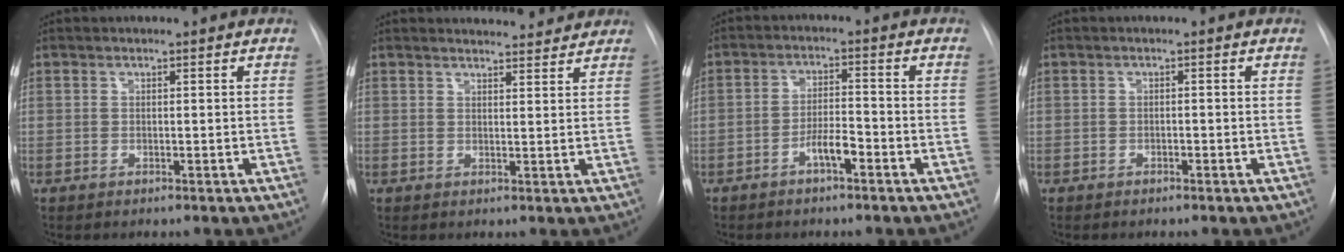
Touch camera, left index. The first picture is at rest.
{"total": 3.5, "force": [3.4, 0.7, 0.6], "torque": [-0.007, 0.008, 0.032]}
{"total": 4.8, "force": [-3.9, 0.6, 2.7], "torque": [-0.049, 0.003, -0.066]}
{"total": 1.9, "force": [-1.9, -0.1, -0.1], "torque": [0.001, -0.004, -0.032]}